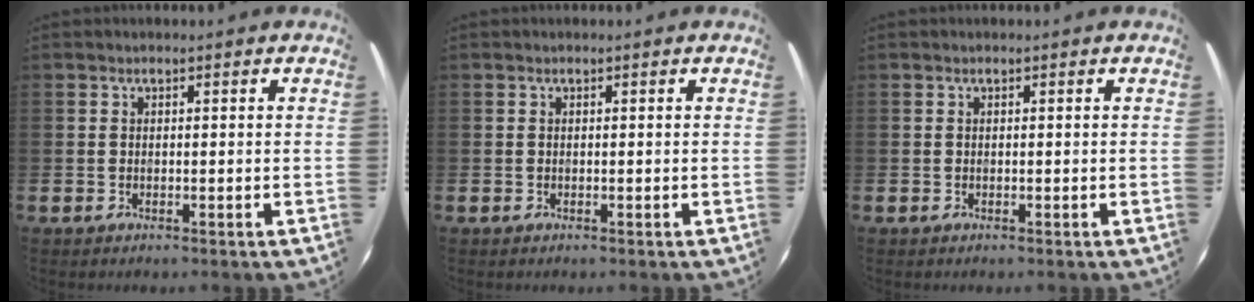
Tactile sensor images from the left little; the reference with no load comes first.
{"total": 0.0}
{"total": 0.0}